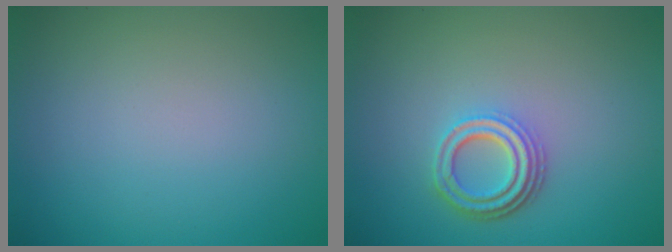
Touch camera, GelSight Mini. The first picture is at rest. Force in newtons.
{"total": 3.7, "press": 2.9, "slide": 2.3}